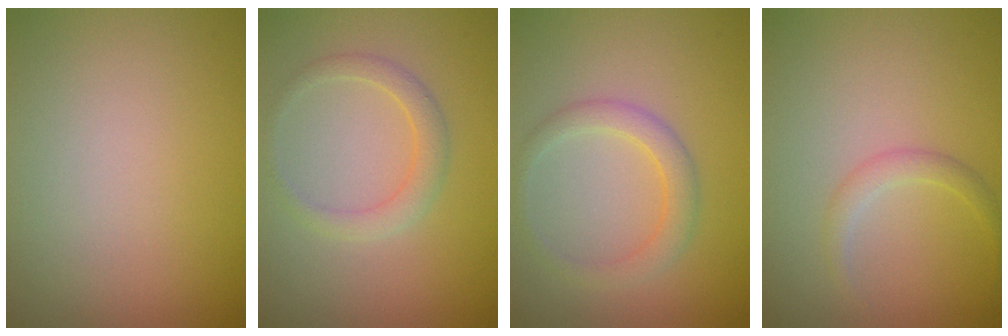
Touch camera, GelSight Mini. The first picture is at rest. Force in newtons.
{"total": 2.0, "press": 2.0, "slide": 0.3}
{"total": 2.3, "press": 2.3, "slide": 0.0}
{"total": 1.4, "press": 1.3, "slide": 0.1}